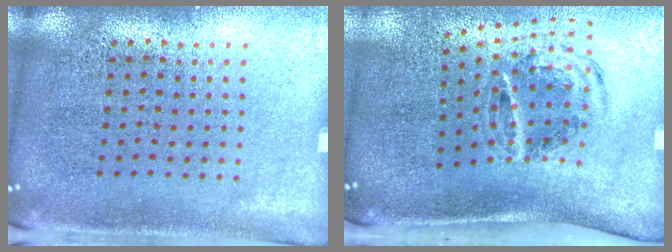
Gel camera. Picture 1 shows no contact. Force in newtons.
{"total": 1.2, "press": 1.0, "slide": 0.6}